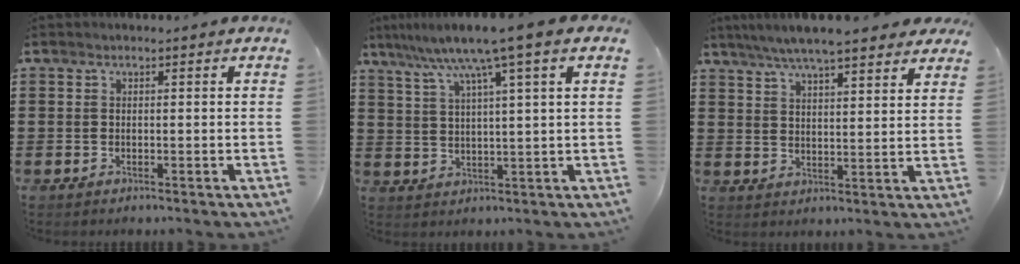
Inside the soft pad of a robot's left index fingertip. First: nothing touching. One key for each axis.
{"total": 7.9, "fx": 5.0, "fy": -0.4, "fz": 6.1, "tx": -0.135, "ty": -0.019, "tz": 0.081}
{"total": 6.5, "fx": 5.9, "fy": 0.6, "fz": 2.9, "tx": -0.076, "ty": -0.016, "tz": 0.104}